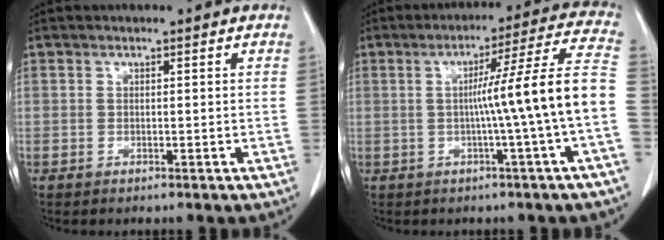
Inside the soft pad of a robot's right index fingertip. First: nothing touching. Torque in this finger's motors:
{"motor_torque": [1.67, -0.47, 0.89, 0.20]}